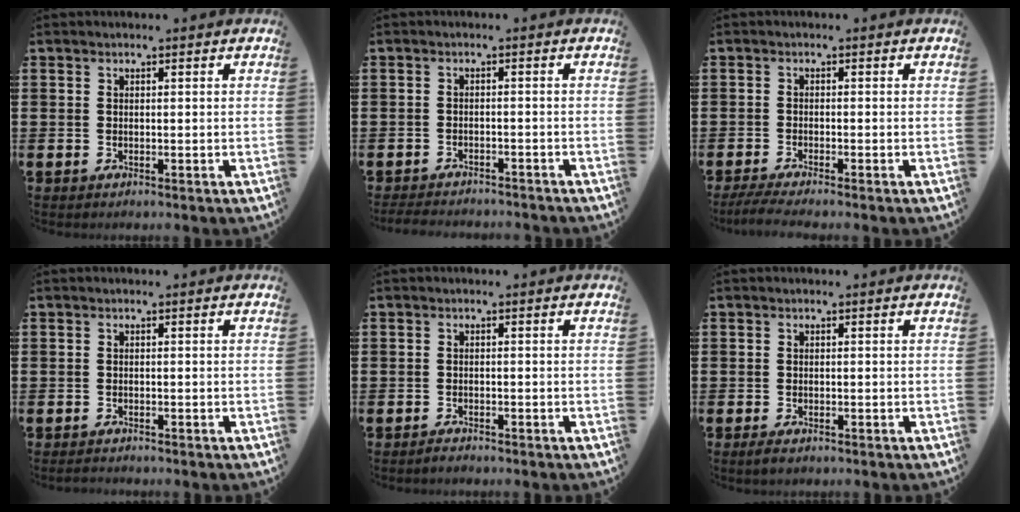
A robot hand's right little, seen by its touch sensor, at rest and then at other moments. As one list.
[{"total": 1.9, "force": [-1.9, 0.0, 0.1], "torque": [-0.006, 0.001, -0.040]}, {"total": 2.0, "force": [-1.5, 0.0, 1.3], "torque": [-0.028, -0.004, -0.029]}, {"total": 0.6, "force": [-0.6, 0.1, 0.1], "torque": [-0.003, -0.002, -0.012]}, {"total": 0.8, "force": [-0.7, 0.1, 0.2], "torque": [-0.006, -0.003, -0.014]}, {"total": 0.9, "force": [-0.3, 0.4, 0.8], "torque": [-0.015, 0.002, -0.007]}]